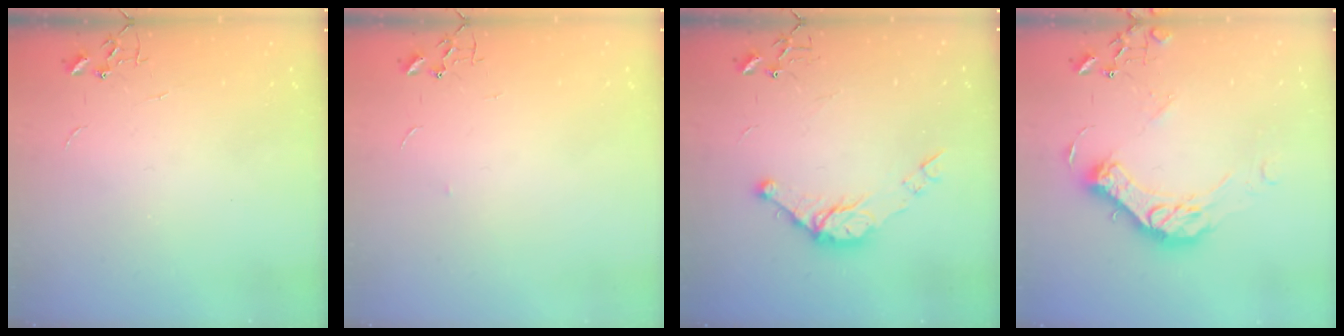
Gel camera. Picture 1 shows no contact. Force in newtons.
{"total": 2.6, "press": 2.5, "slide": 0.4}
{"total": 11.1, "press": 11.0, "slide": 1.0}
{"total": 14.6, "press": 14.5, "slide": 1.3}